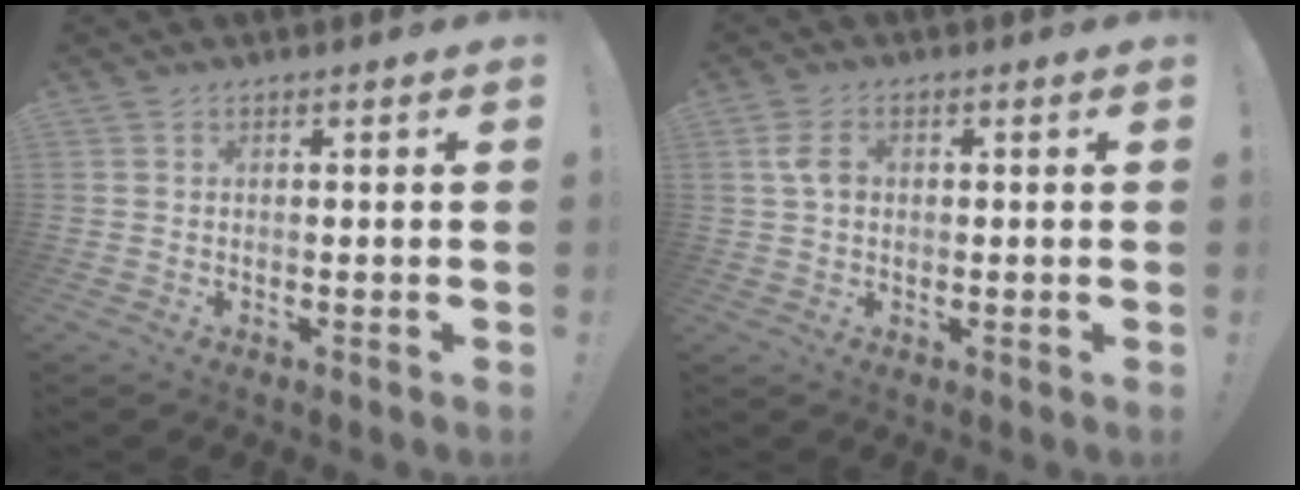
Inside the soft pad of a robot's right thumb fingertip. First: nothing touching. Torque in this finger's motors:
{"motor_torque": [-0.24, 0.18, 0.16, 0.16, -0.02]}